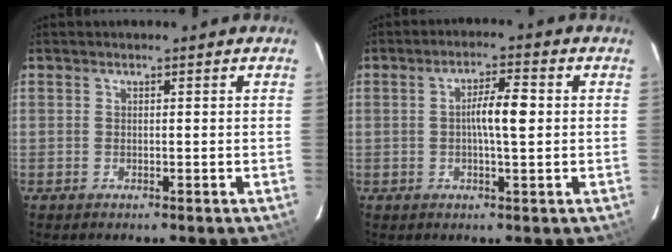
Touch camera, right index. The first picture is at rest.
{"total": 5.2, "force": [0.2, 0.6, 5.1], "torque": [-0.091, 0.009, 0.001]}